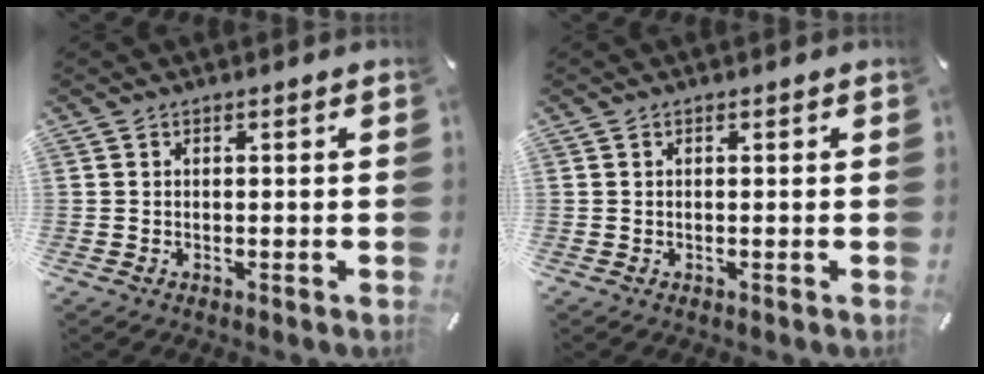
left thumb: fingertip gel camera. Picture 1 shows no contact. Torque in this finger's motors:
{"motor_torque": [-0.14, -0.22, -0.07, 0.05, -0.03]}